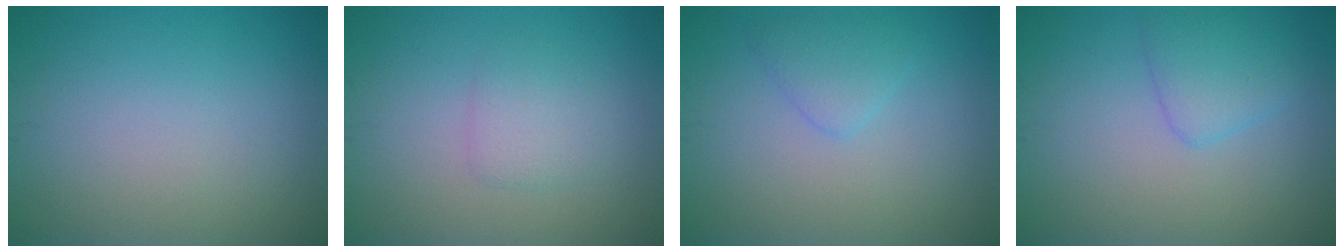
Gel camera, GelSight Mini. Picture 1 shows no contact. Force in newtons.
{"total": 1.9, "press": 1.9, "slide": 0.1}
{"total": 2.0, "press": 2.0, "slide": 0.0}
{"total": 2.5, "press": 2.4, "slide": 0.2}